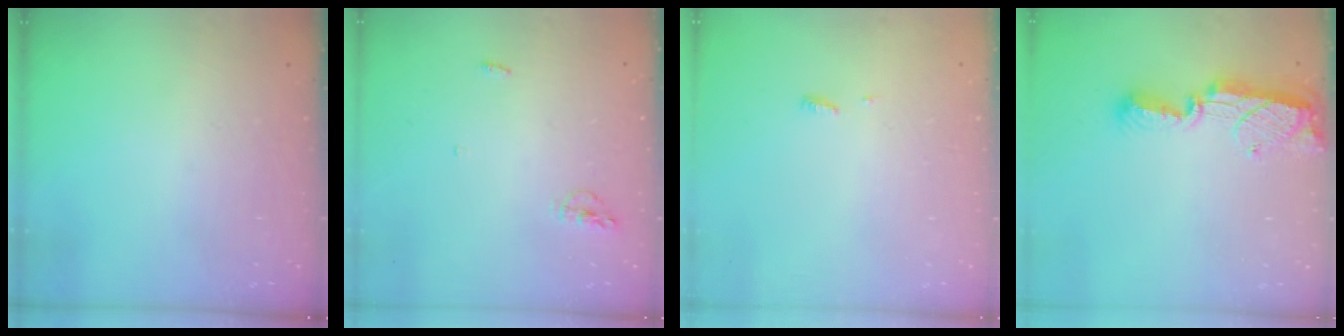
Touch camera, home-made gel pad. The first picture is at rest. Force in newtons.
{"total": 4.3, "press": 4.1, "slide": 1.0}
{"total": 3.9, "press": 3.9, "slide": 0.6}
{"total": 9.9, "press": 9.7, "slide": 2.0}